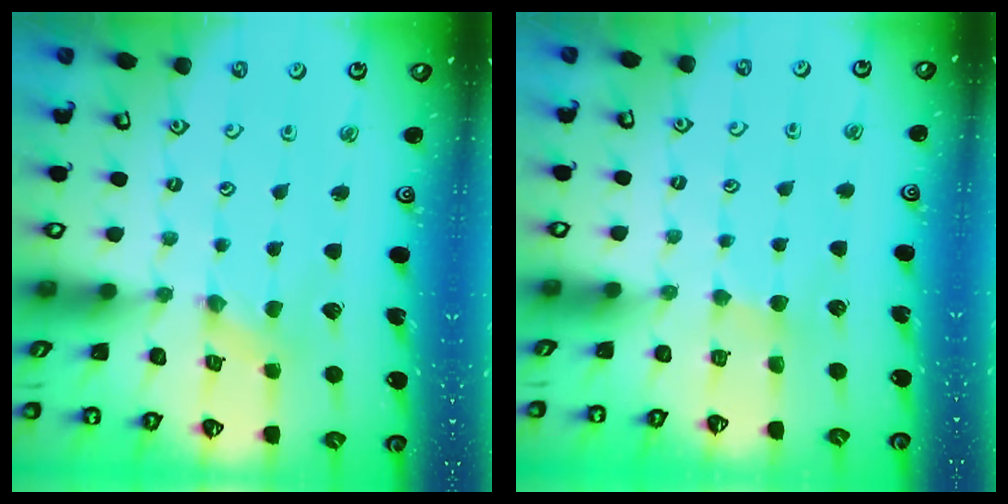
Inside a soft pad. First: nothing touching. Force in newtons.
{"total": 2.9, "press": 2.9, "slide": 0.4}